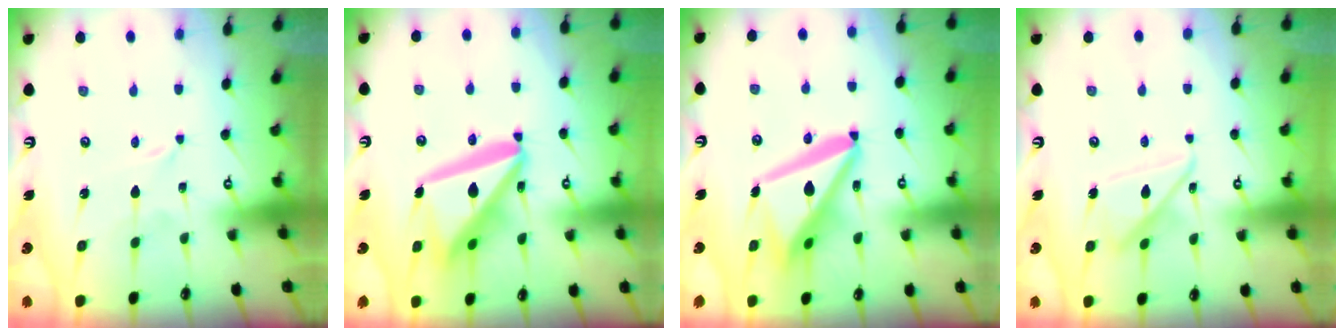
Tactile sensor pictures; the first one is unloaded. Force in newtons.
{"total": 19.9, "press": 19.7, "slide": 2.3}
{"total": 16.4, "press": 16.3, "slide": 2.0}
{"total": 13.5, "press": 13.5, "slide": 1.2}